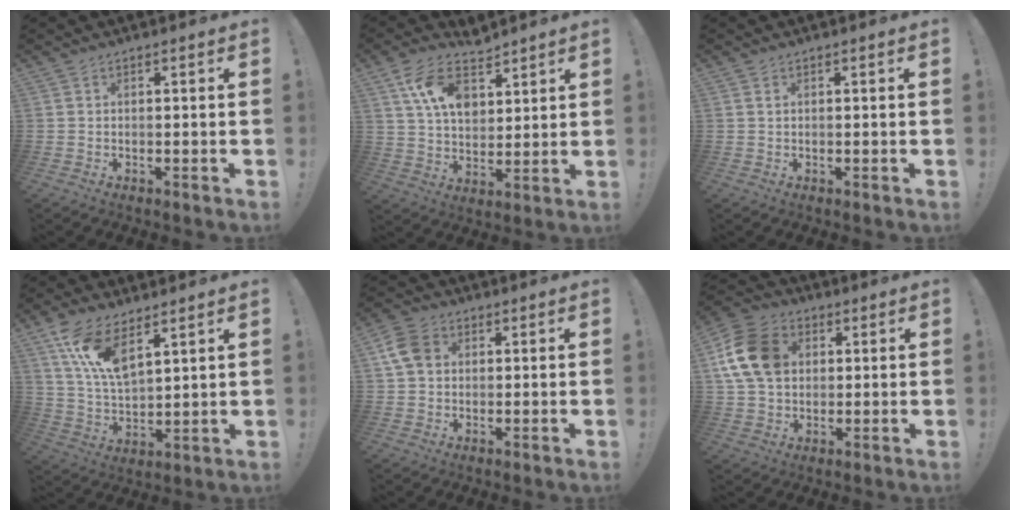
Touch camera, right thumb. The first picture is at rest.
{"total": 12.2, "force": [7.2, 7.2, 6.7], "torque": [-0.117, -0.030, 0.138]}
{"total": 0.8, "force": [0.4, 0.4, 0.5], "torque": [-0.003, -0.002, 0.005]}
{"total": 13.3, "force": [8.5, 5.5, 8.6], "torque": [-0.184, -0.038, 0.160]}
{"total": 9.1, "force": [2.1, 7.1, 5.2], "torque": [-0.093, 0.005, 0.044]}
{"total": 16.1, "force": [3.8, 12.4, 9.5], "torque": [-0.156, 0.003, 0.080]}